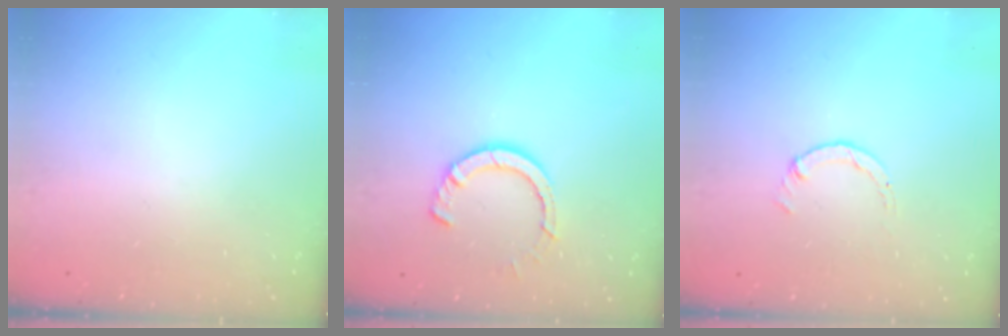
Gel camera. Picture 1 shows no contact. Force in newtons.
{"total": 7.5, "press": 7.4, "slide": 1.0}
{"total": 0.7, "press": 0.7, "slide": 0.2}